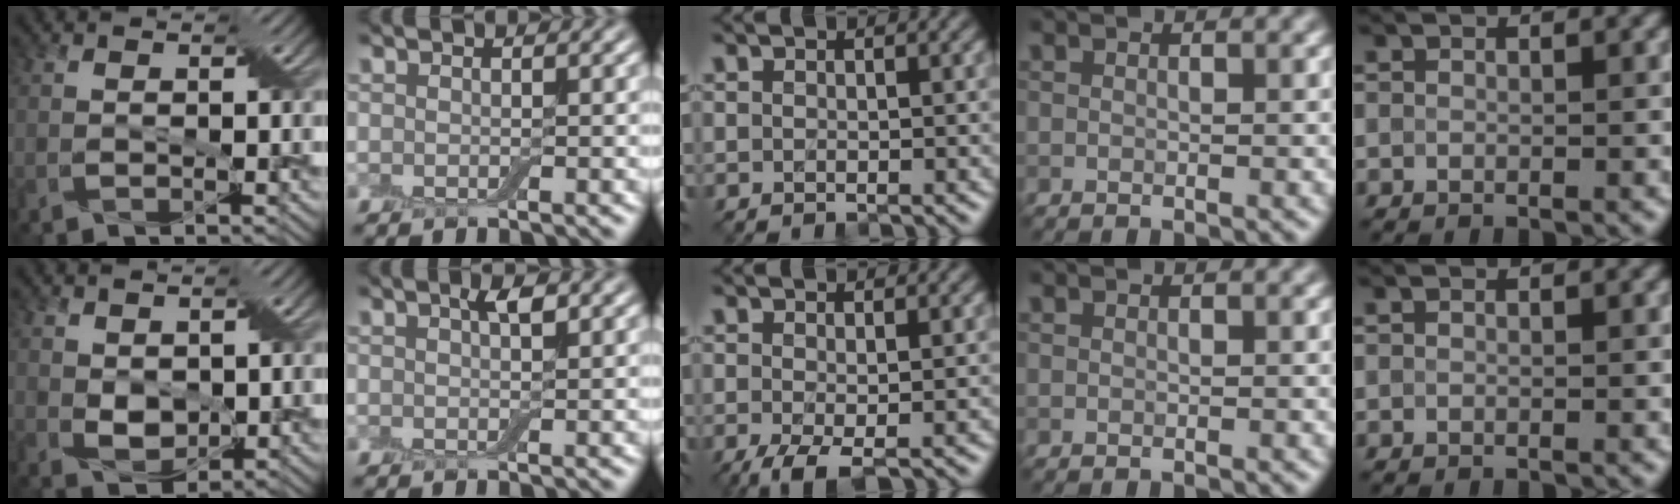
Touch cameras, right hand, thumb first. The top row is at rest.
{"thumb": {"total": 3.2, "force": [0.8, 2.4, 2.0], "torque": [-0.046, -0.005, 0.019]}, "index": {"total": 1.6, "force": [0.7, 0.3, 1.4], "torque": [-0.022, 0.001, 0.010]}, "middle": {"total": 2.7, "force": [-1.2, 0.7, 2.3], "torque": [-0.050, -0.004, -0.028]}}